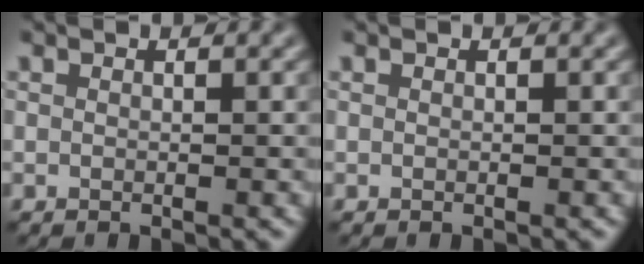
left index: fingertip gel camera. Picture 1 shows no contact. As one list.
[{"total": 0.0}]